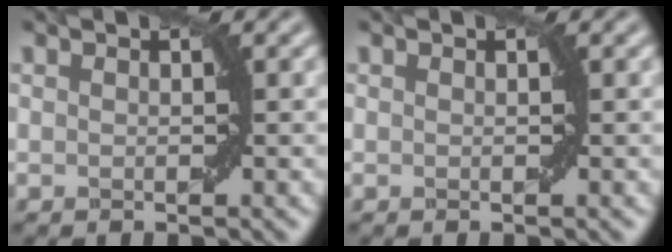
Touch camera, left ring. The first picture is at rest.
{"total": 0.0}